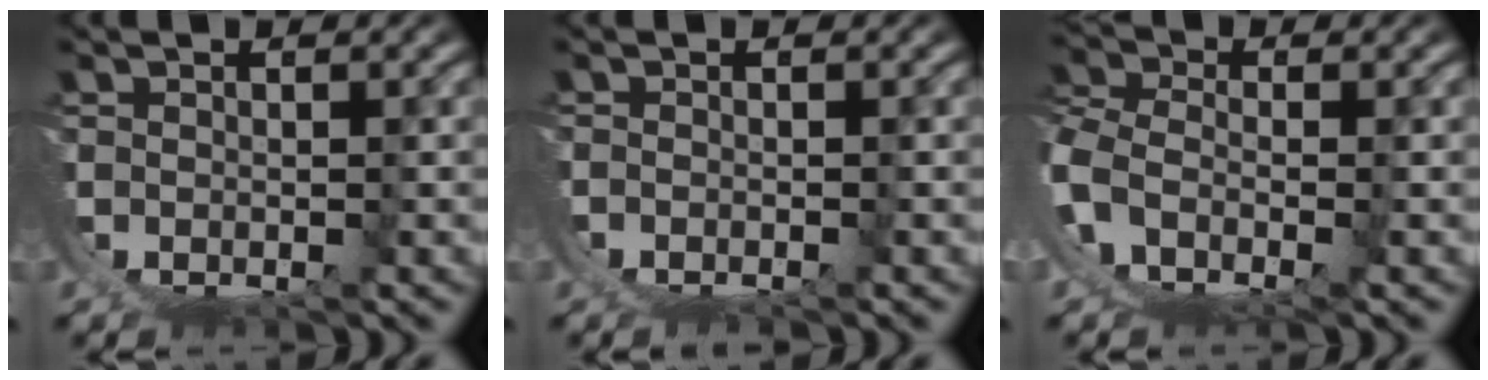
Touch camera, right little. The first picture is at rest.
{"total": 1.4, "force": [-1.3, 0.5, 0.5], "torque": [-0.009, -0.005, -0.016]}
{"total": 5.1, "force": [-1.6, 2.9, 3.9], "torque": [-0.107, -0.029, -0.016]}